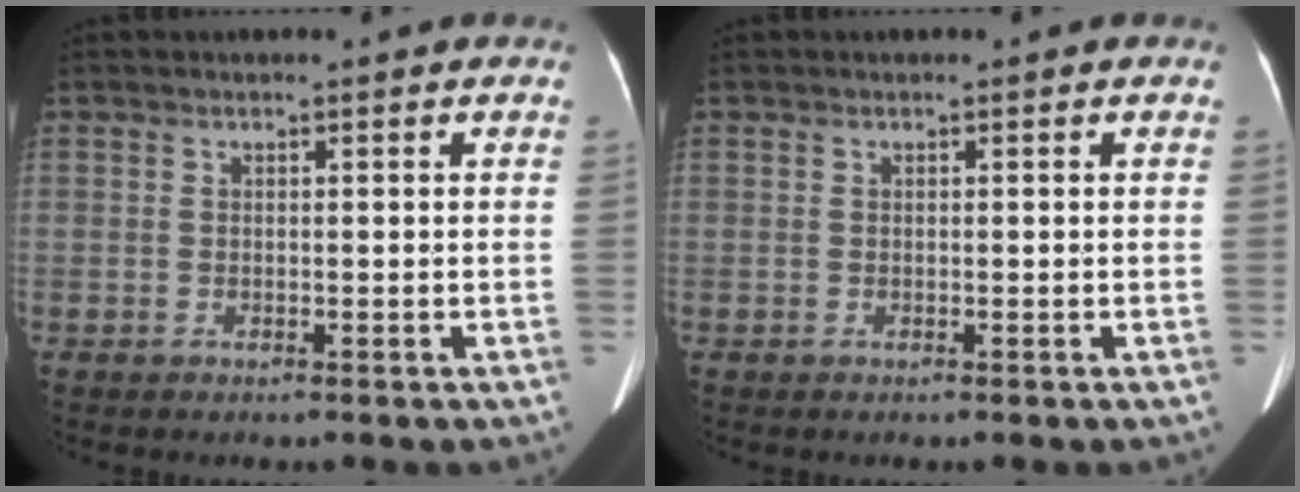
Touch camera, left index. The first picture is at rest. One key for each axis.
{"total": 0.0}